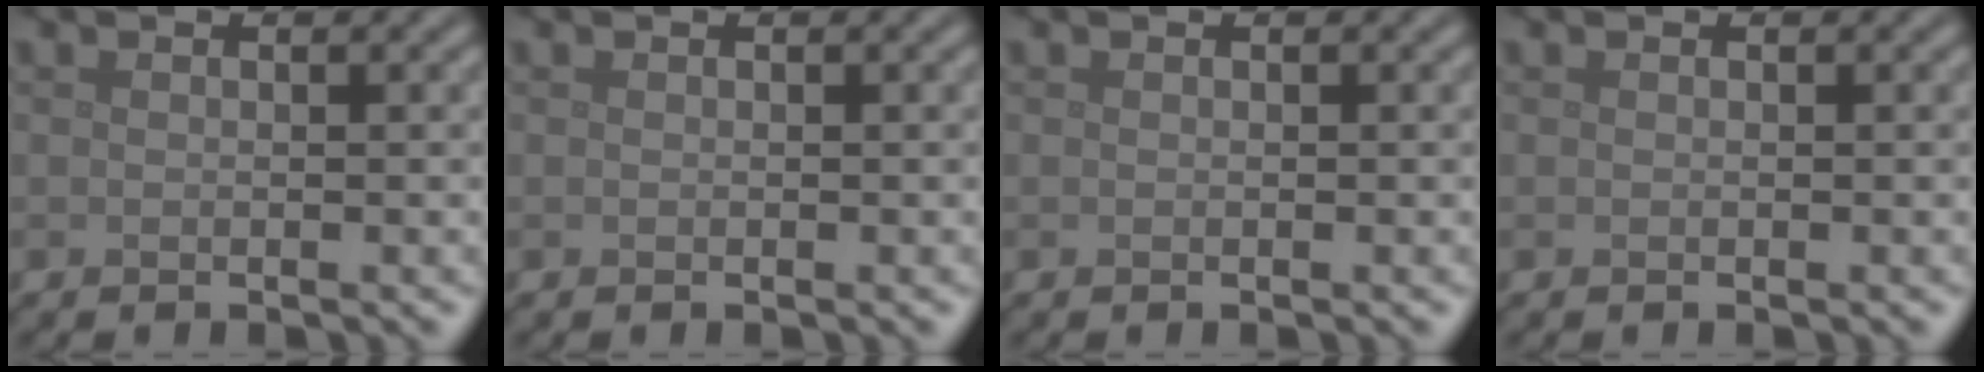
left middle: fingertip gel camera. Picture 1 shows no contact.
{"total": 0.0}
{"total": 0.0}
{"total": 0.0}